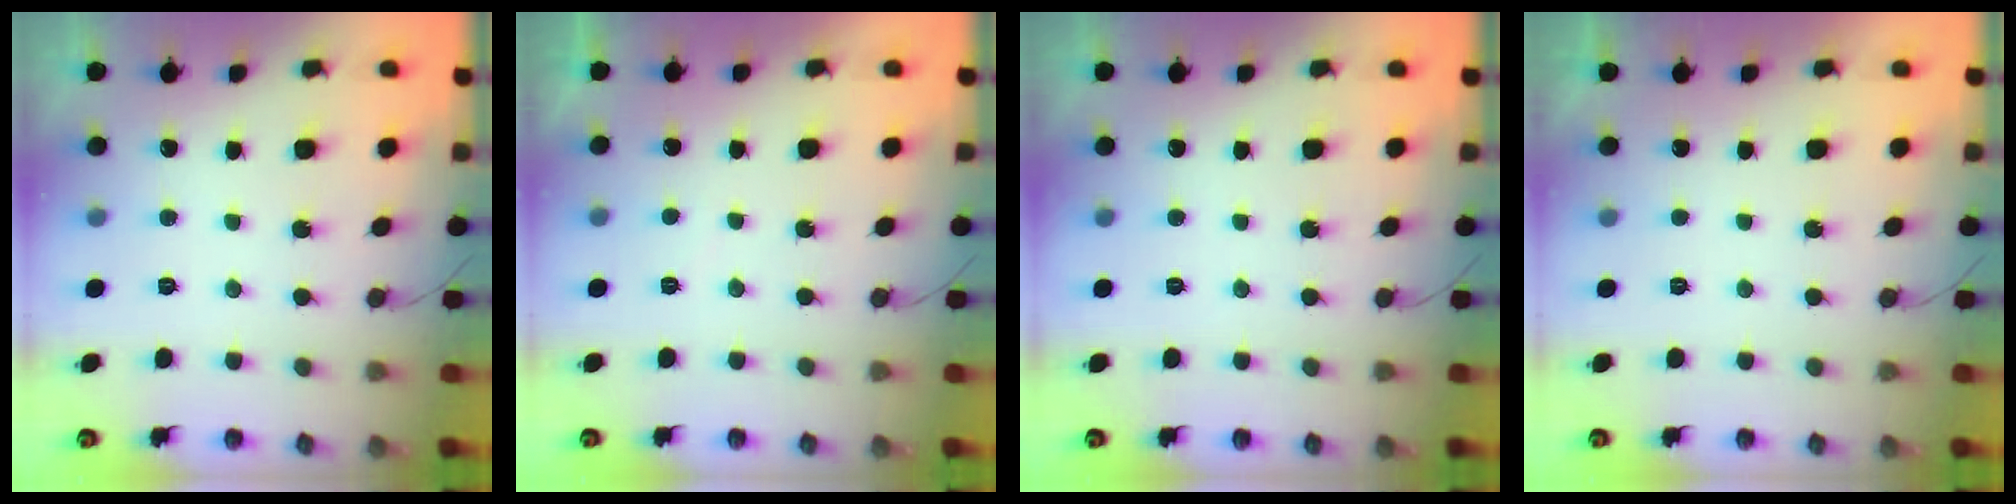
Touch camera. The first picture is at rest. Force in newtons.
{"total": 0.0}
{"total": 0.0}
{"total": 2.2, "press": 2.1, "slide": 0.4}